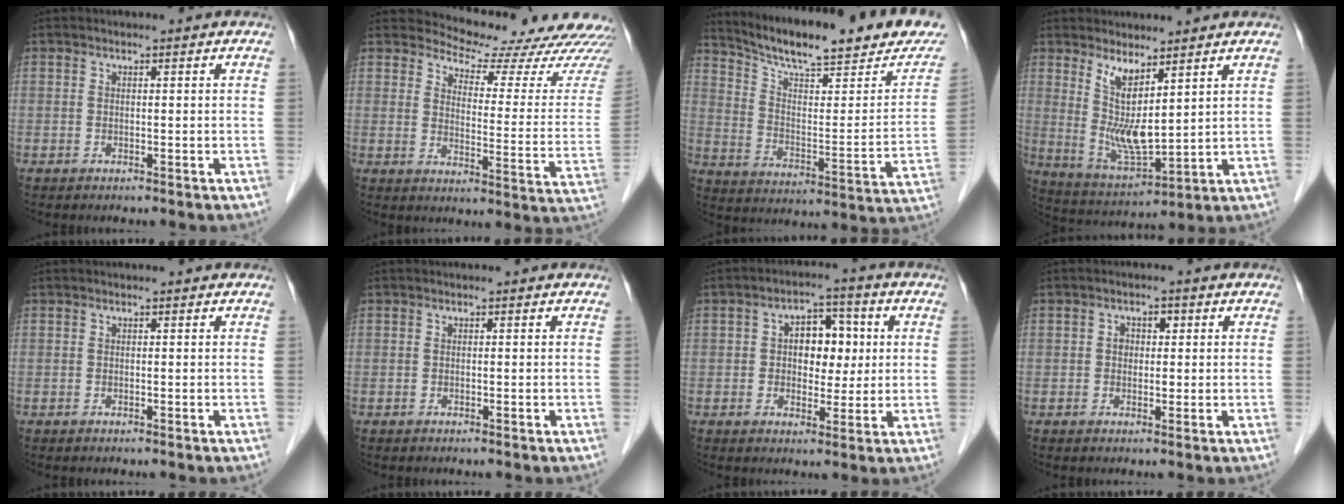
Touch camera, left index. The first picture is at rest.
{"total": 19.2, "force": [18.5, 3.0, 3.8], "torque": [-0.041, -0.086, 0.214]}
{"total": 22.9, "force": [19.5, 3.6, 11.4], "torque": [-0.174, -0.034, 0.270]}
{"total": 7.7, "force": [3.8, 1.5, 6.5], "torque": [-0.133, -0.021, 0.084]}
{"total": 0.0}
{"total": 0.0}
{"total": 6.8, "force": [0.9, 4.4, 5.2], "torque": [-0.078, 0.024, 0.017]}
{"total": 2.4, "force": [0.4, 1.8, 1.5], "torque": [-0.023, 0.011, 0.006]}